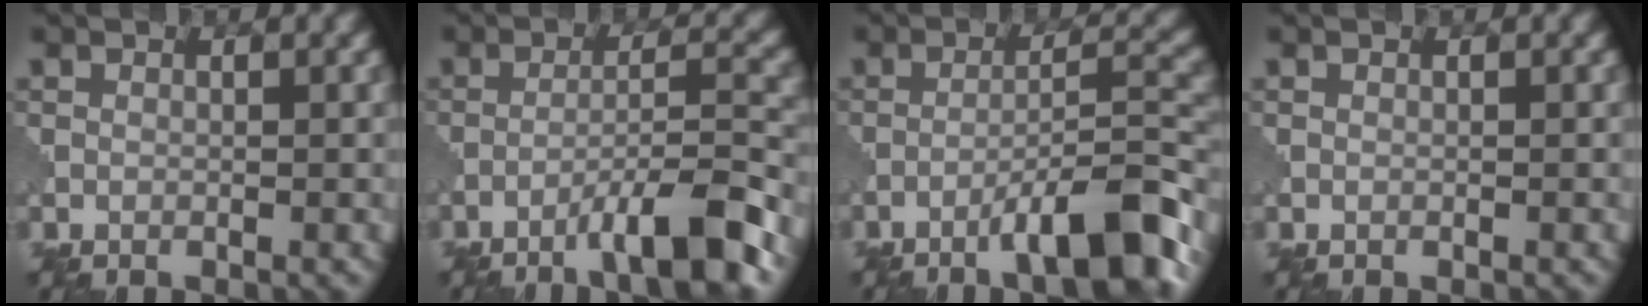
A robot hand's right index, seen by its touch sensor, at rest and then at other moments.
{"total": 6.9, "force": [-4.5, 0.6, 5.2], "torque": [-0.076, 0.014, -0.079]}
{"total": 8.0, "force": [-5.1, 1.1, 6.1], "torque": [-0.088, 0.016, -0.085]}
{"total": 0.0}